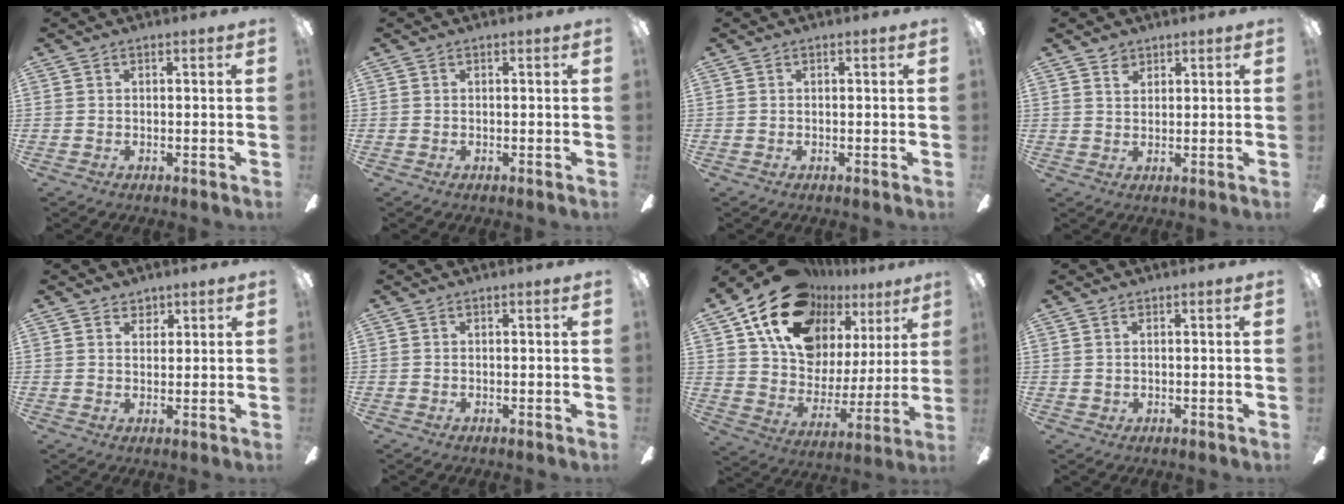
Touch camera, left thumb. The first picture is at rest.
{"total": 0.0}
{"total": 0.0}
{"total": 2.6, "force": [2.0, 1.5, 0.6], "torque": [0.001, -0.006, 0.035]}
{"total": 2.7, "force": [2.1, 1.7, 0.3], "torque": [0.006, -0.007, 0.037]}
{"total": 0.0}
{"total": 19.7, "force": [14.0, 11.3, 8.0], "torque": [-0.153, -0.091, 0.257]}
{"total": 0.7, "force": [0.5, 0.5, 0.2], "torque": [-0.004, 0.003, 0.008]}